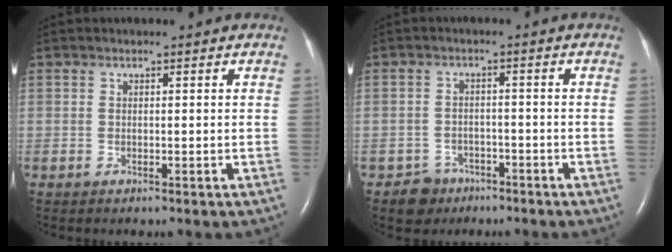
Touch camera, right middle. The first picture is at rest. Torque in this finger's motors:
{"motor_torque": [0.23, -0.43, 0.04, 0.01]}